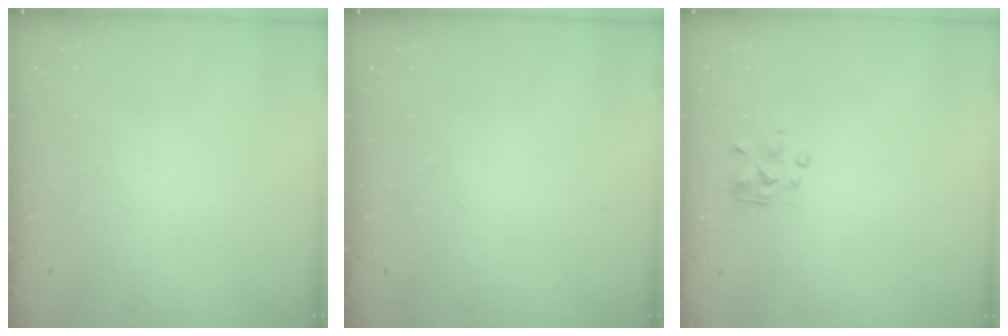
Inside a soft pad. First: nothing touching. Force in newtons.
{"total": 0.0}
{"total": 2.5, "press": 2.4, "slide": 0.7}